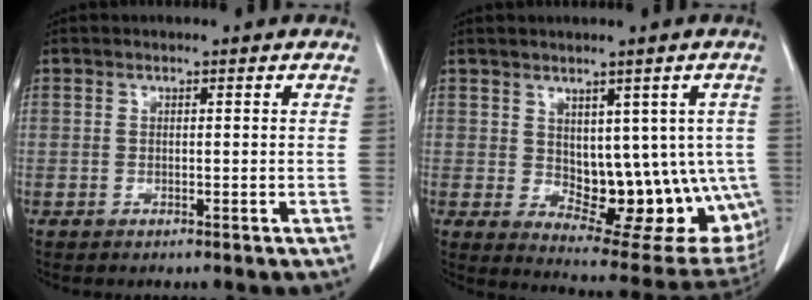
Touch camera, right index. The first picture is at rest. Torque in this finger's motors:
{"motor_torque": [0.59, 0.15, 0.14, 0.04]}